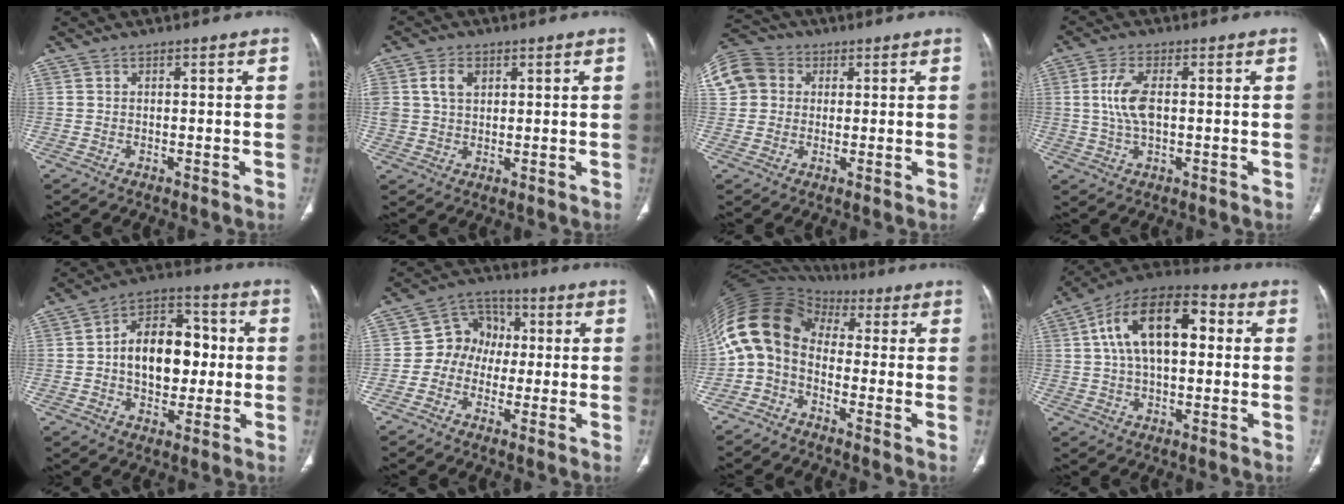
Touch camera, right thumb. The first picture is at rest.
{"total": 5.8, "force": [2.0, 4.2, 3.4], "torque": [-0.055, -0.002, 0.041]}
{"total": 12.1, "force": [2.8, 10.5, 5.2], "torque": [-0.117, 0.032, 0.046]}
{"total": 6.7, "force": [0.6, 3.2, 5.9], "torque": [-0.128, 0.003, 0.008]}
{"total": 15.0, "force": [0.2, 10.0, 11.2], "torque": [-0.133, 0.031, -0.001]}
{"total": 8.6, "force": [-0.4, 7.5, 4.2], "torque": [-0.030, 0.029, -0.022]}
{"total": 13.0, "force": [-0.9, 9.5, 8.8], "torque": [-0.163, 0.059, -0.034]}
{"total": 18.1, "force": [3.5, 9.8, 14.8], "torque": [-0.234, 0.030, 0.047]}